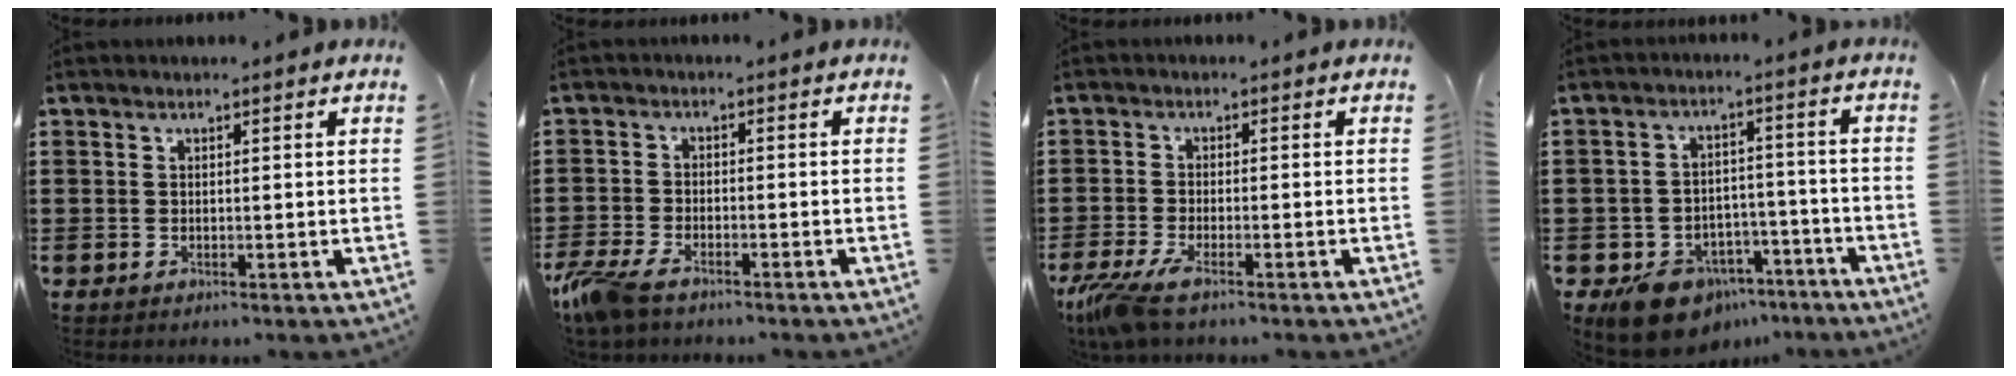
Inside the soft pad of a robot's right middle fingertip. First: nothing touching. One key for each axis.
{"total": 4.9, "fx": -3.9, "fy": 1.5, "fz": 2.6, "tx": -0.084, "ty": -0.012, "tz": -0.083}
{"total": 4.6, "fx": -3.5, "fy": 0.4, "fz": 3.0, "tx": -0.079, "ty": -0.021, "tz": -0.070}
{"total": 8.0, "fx": -6.3, "fy": 4.3, "fz": 2.4, "tx": -0.050, "ty": 0.030, "tz": -0.117}